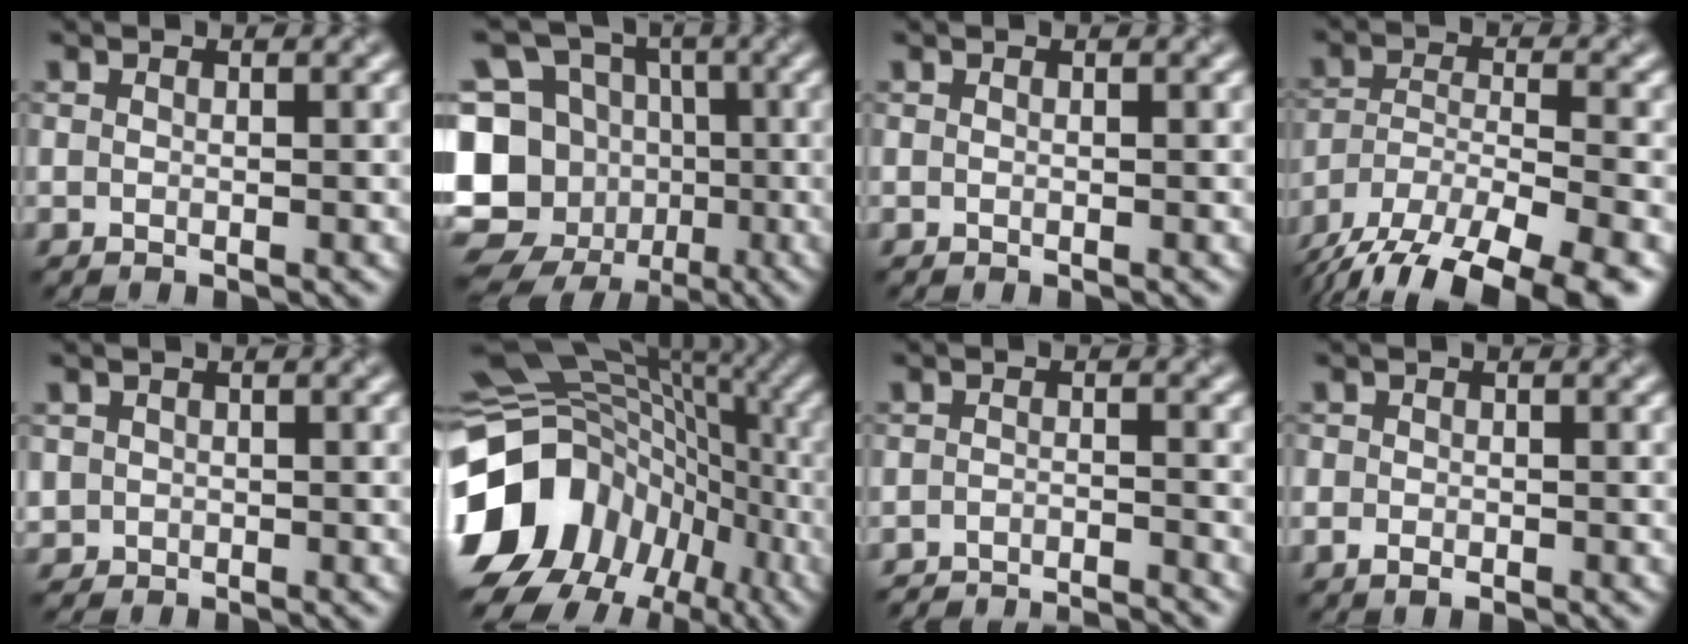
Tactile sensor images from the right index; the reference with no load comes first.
{"total": 16.1, "force": [-5.3, 13.9, 6.0], "torque": [-0.158, -0.001, -0.082]}
{"total": 0.0}
{"total": 13.7, "force": [-10.8, 5.0, 6.9], "torque": [-0.125, -0.034, -0.156]}
{"total": 1.0, "force": [0.0, 1.0, 0.0], "torque": [0.010, -0.004, 0.001]}
{"total": 15.0, "force": [-4.5, 12.2, 7.5], "torque": [-0.167, -0.001, -0.085]}
{"total": 6.8, "force": [-6.6, 0.8, 1.2], "torque": [-0.012, -0.004, -0.093]}
{"total": 1.5, "force": [-0.6, 1.1, 0.9], "torque": [-0.015, -0.003, -0.013]}